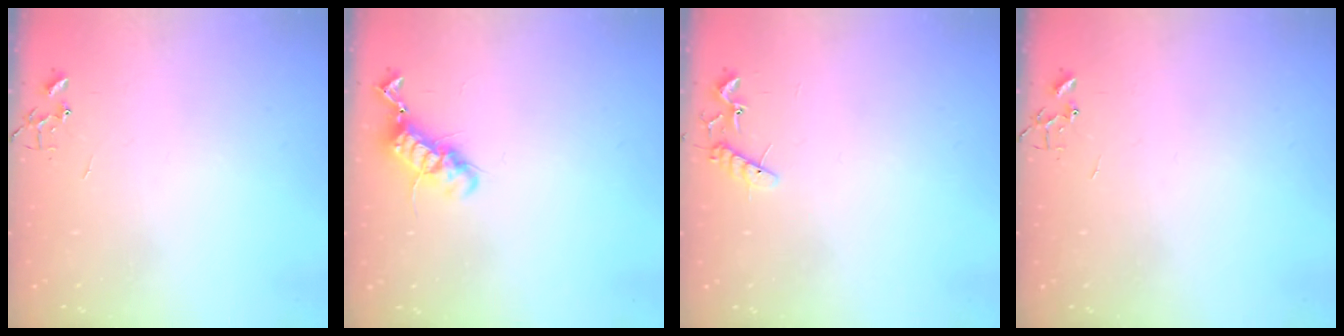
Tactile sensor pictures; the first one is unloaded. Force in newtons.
{"total": 11.8, "press": 11.7, "slide": 1.4}
{"total": 10.4, "press": 10.3, "slide": 0.9}
{"total": 0.0}